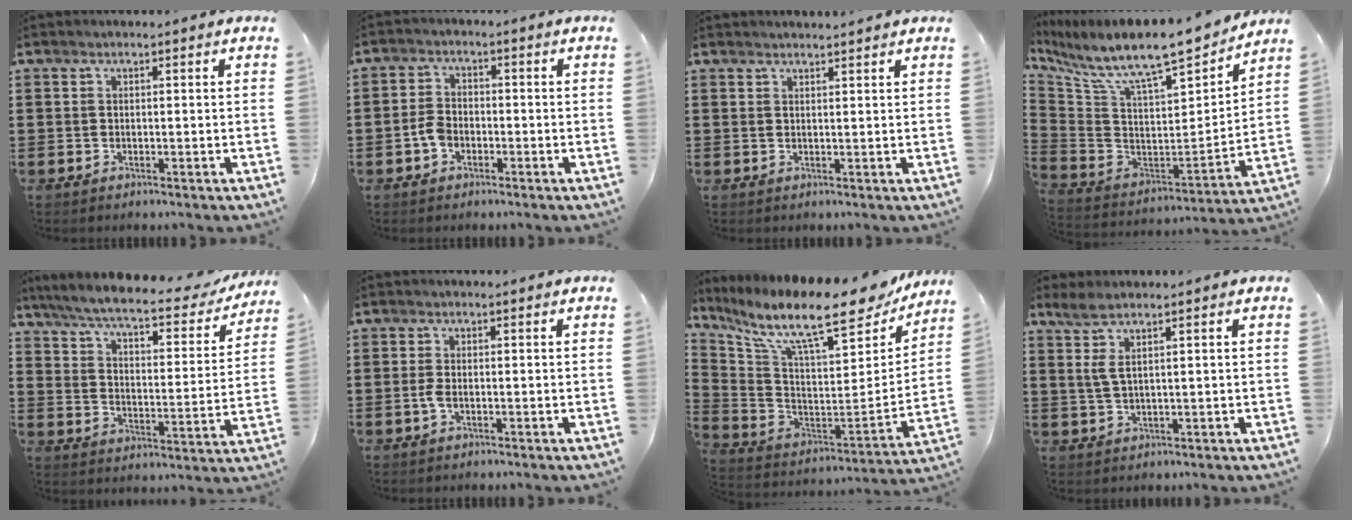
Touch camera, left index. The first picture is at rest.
{"total": 3.1, "force": [-1.1, 2.1, 2.0], "torque": [-0.052, 0.000, -0.026]}
{"total": 1.4, "force": [1.4, -0.1, 0.2], "torque": [-0.006, -0.001, 0.028]}
{"total": 11.1, "force": [9.3, 1.6, 5.8], "torque": [-0.141, -0.074, 0.156]}
{"total": 6.8, "force": [5.7, 0.5, 3.6], "torque": [-0.092, -0.034, 0.094]}
{"total": 1.6, "force": [-0.4, 0.5, 1.5], "torque": [-0.043, -0.005, -0.012]}
{"total": 14.7, "force": [11.0, 2.8, 9.4], "torque": [-0.191, -0.076, 0.180]}
{"total": 3.0, "force": [1.5, 0.3, 2.6], "torque": [-0.064, -0.002, 0.023]}